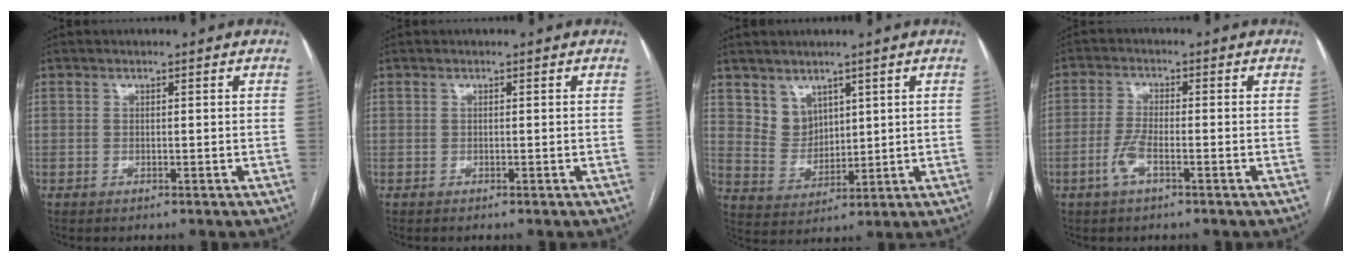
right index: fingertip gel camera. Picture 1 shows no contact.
{"total": 0.0}
{"total": 5.3, "force": [3.3, 4.0, 1.2], "torque": [-0.031, 0.003, 0.076]}
{"total": 3.8, "force": [-1.8, 0.8, 3.2], "torque": [-0.075, -0.002, -0.039]}